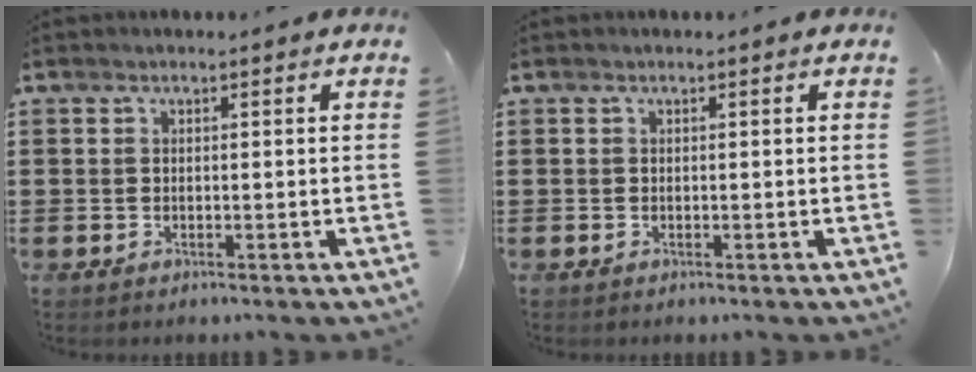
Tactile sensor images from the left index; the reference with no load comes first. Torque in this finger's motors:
{"motor_torque": [-0.01, 0.01, 0.00, 0.00]}